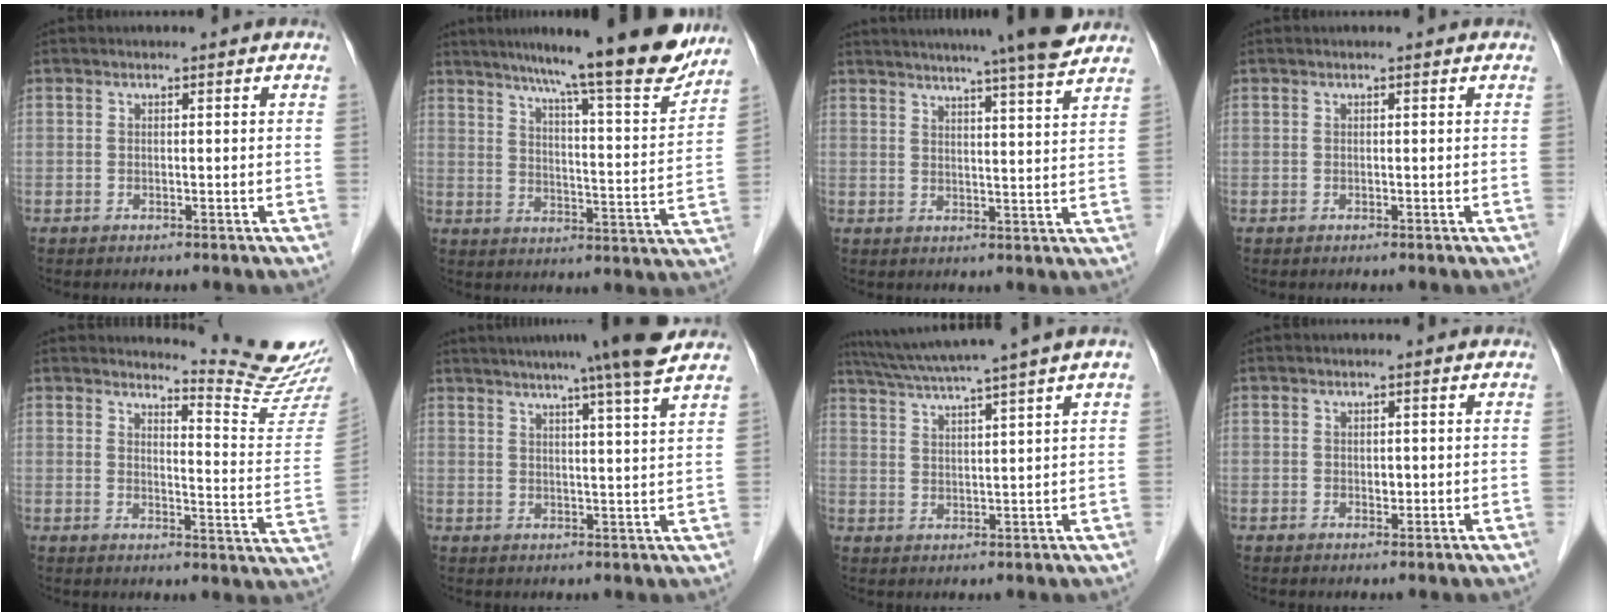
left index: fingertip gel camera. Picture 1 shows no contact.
{"total": 18.3, "force": [15.8, 0.5, 9.3], "torque": [-0.130, -0.030, 0.214]}
{"total": 14.6, "force": [12.7, -0.5, 7.3], "torque": [-0.116, 0.000, 0.158]}
{"total": 0.0}
{"total": 12.2, "force": [11.9, -2.2, 1.3], "torque": [-0.021, -0.120, 0.136]}
{"total": 12.4, "force": [10.3, -1.9, 6.7], "torque": [-0.105, -0.005, 0.123]}
{"total": 10.8, "force": [8.7, -2.1, 6.0], "torque": [-0.105, 0.014, 0.133]}
{"total": 1.0, "force": [0.0, 0.7, 0.7], "torque": [-0.011, 0.000, 0.002]}